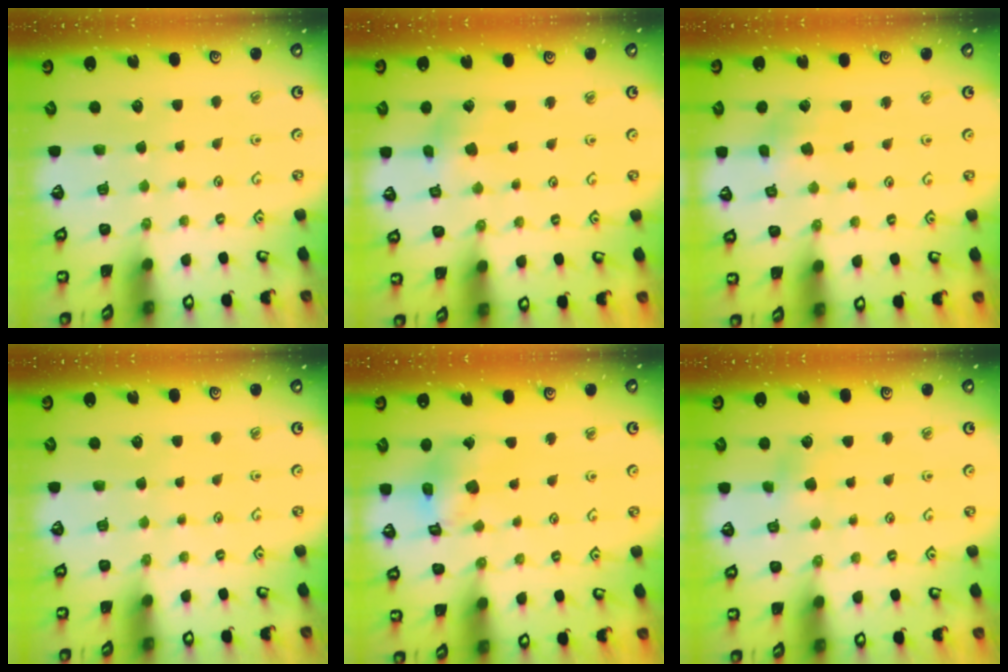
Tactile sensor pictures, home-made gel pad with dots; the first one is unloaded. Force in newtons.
{"total": 2.7, "press": 2.7, "slide": 0.5}
{"total": 2.9, "press": 2.9, "slide": 0.1}
{"total": 0.0}
{"total": 10.7, "press": 10.7, "slide": 1.1}
{"total": 3.0, "press": 2.9, "slide": 0.5}